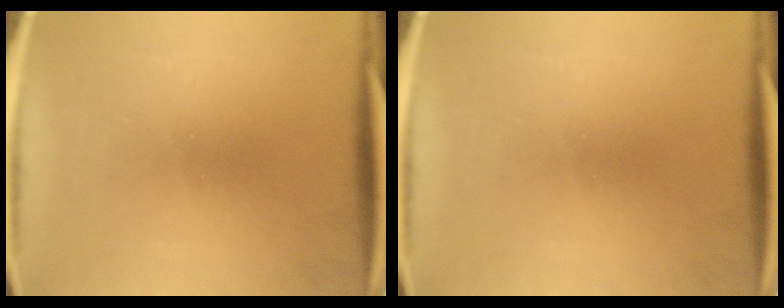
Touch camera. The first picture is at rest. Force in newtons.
{"total": 0.0}